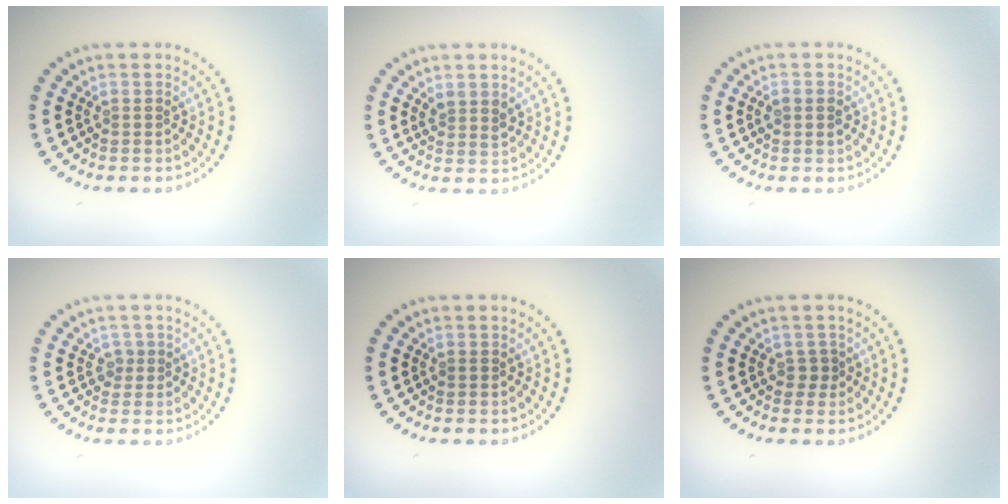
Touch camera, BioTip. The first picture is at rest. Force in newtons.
{"total": 1.4, "press": 1.3, "slide": 0.7}
{"total": 1.3, "press": 1.3, "slide": 0.1}
{"total": 1.1, "press": 0.9, "slide": 0.7}
{"total": 0.5, "press": 0.5, "slide": 0.1}
{"total": 1.0, "press": 0.8, "slide": 0.5}